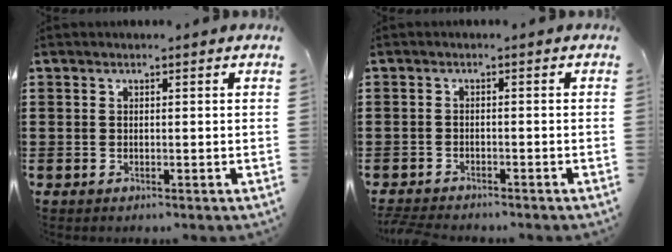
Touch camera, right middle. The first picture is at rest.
{"total": 1.8, "force": [-1.7, 0.1, 0.1], "torque": [-0.015, -0.004, -0.039]}